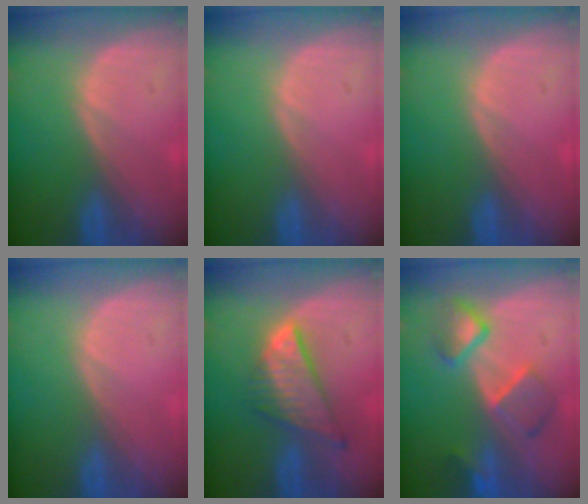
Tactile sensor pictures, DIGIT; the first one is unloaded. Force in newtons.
{"total": 0.0}
{"total": 0.0}
{"total": 0.0}
{"total": 8.3, "press": 7.1, "slide": 4.4}
{"total": 6.9, "press": 6.7, "slide": 1.6}